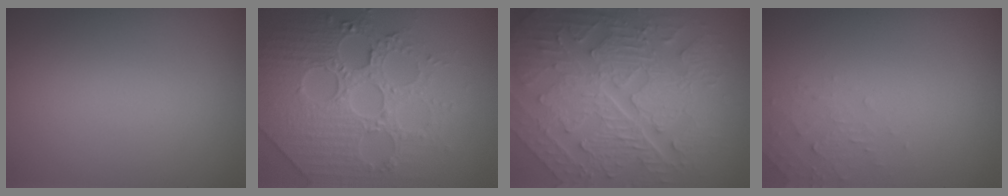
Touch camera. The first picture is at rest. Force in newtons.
{"total": 7.1, "press": 5.9, "slide": 4.0}
{"total": 10.5, "press": 7.2, "slide": 7.7}
{"total": 1.4, "press": 1.4, "slide": 0.2}